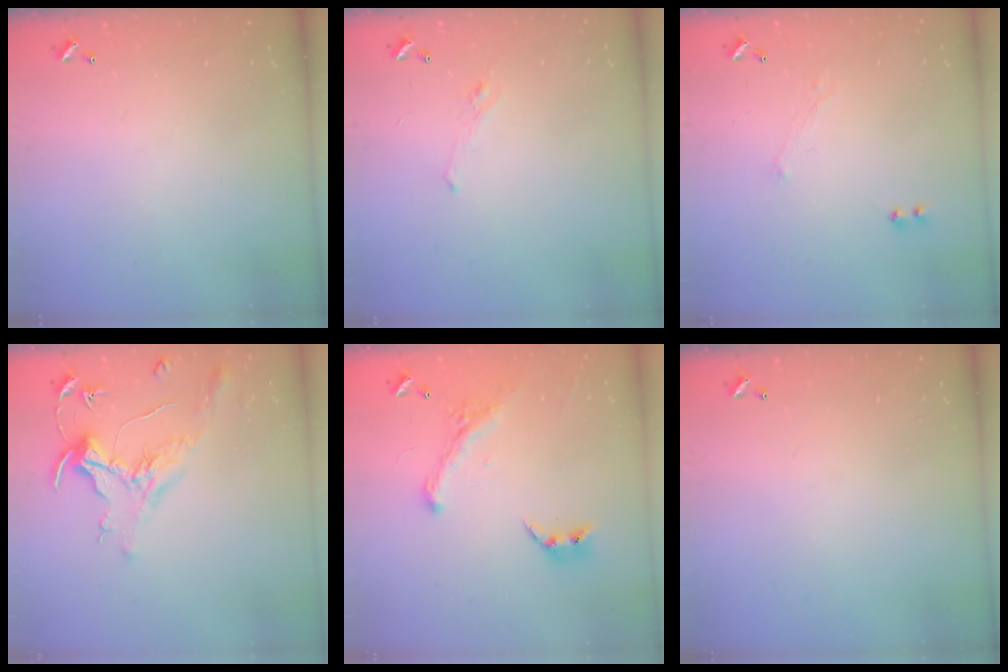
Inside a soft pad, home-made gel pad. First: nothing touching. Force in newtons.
{"total": 1.2, "press": 0.8, "slide": 0.9}
{"total": 1.0, "press": 0.9, "slide": 0.5}
{"total": 1.6, "press": 1.4, "slide": 0.7}
{"total": 2.6, "press": 2.3, "slide": 1.3}
{"total": 0.0}